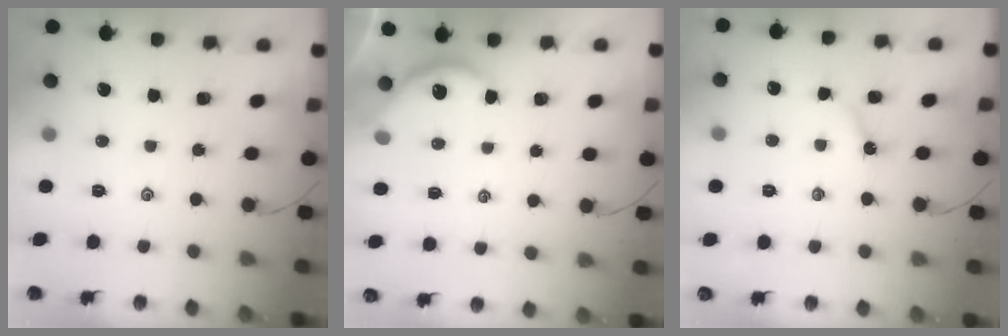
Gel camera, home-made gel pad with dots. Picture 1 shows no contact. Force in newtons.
{"total": 3.2, "press": 3.1, "slide": 0.4}
{"total": 3.5, "press": 3.4, "slide": 0.4}